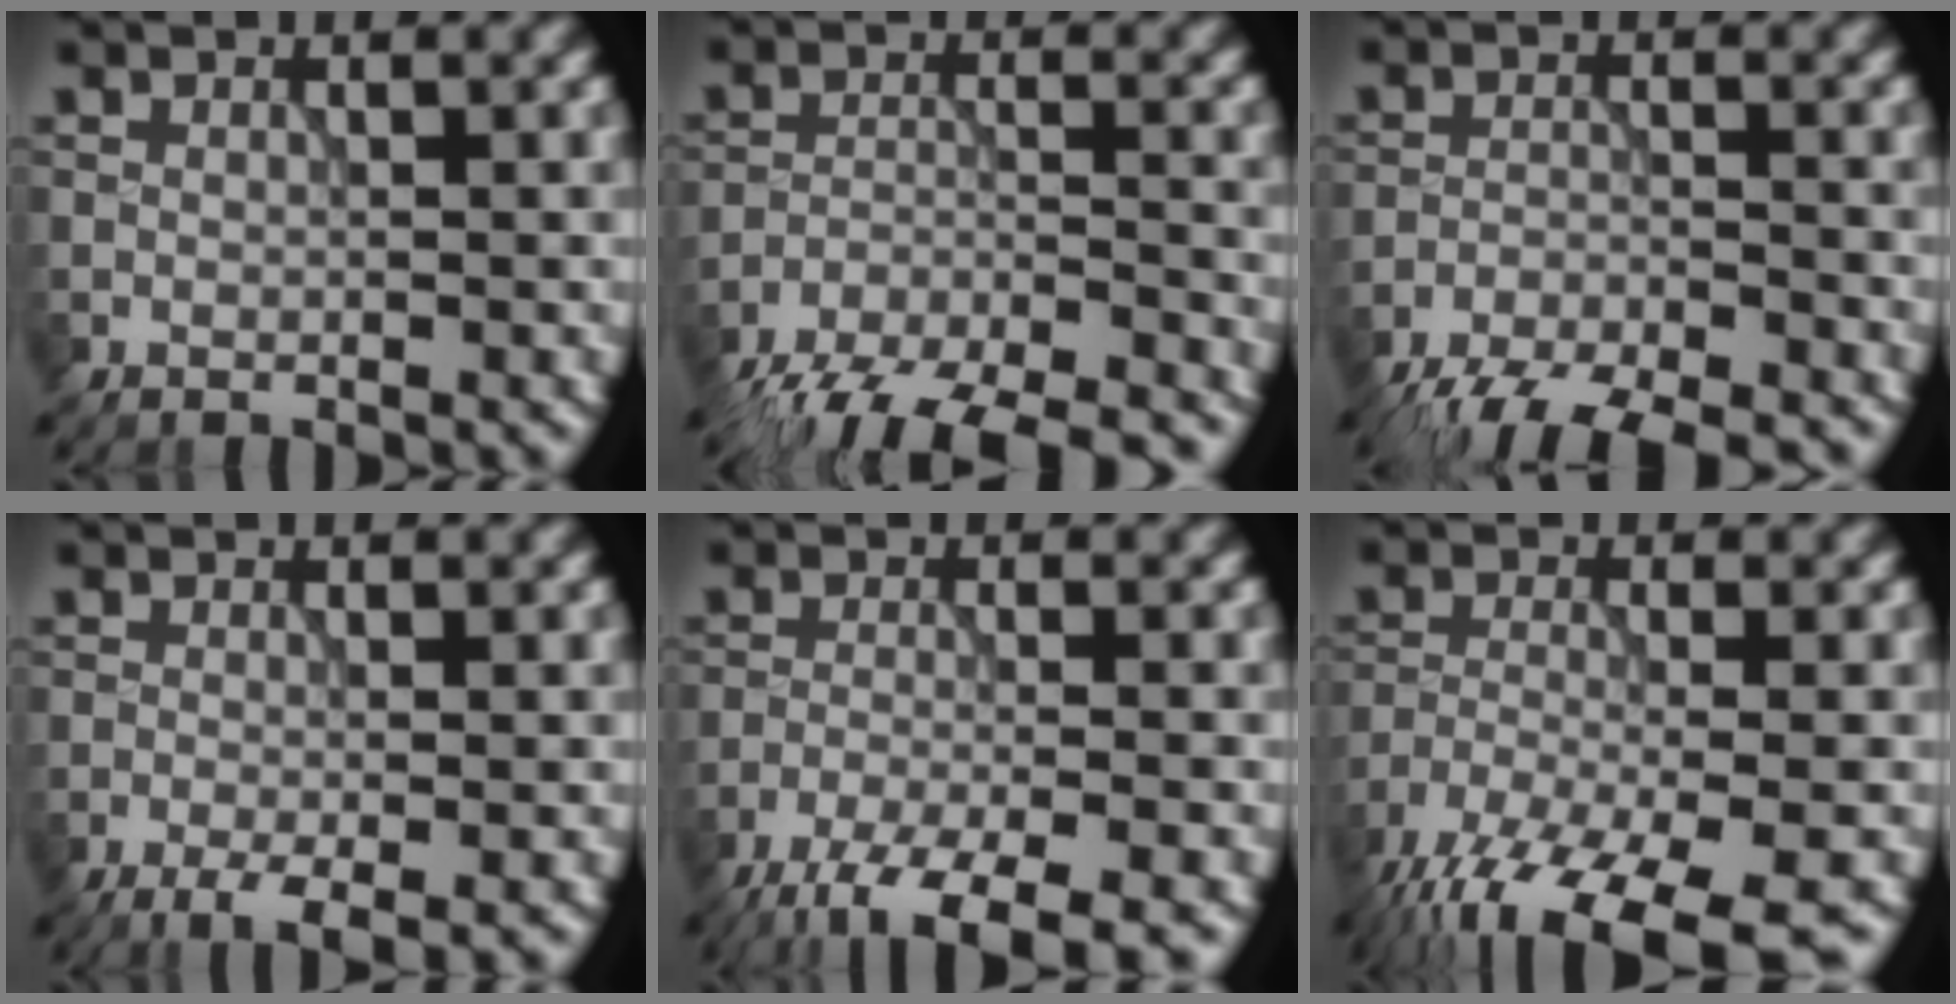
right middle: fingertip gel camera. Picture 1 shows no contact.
{"total": 11.4, "force": [-10.3, 3.1, 3.8], "torque": [-0.052, -0.016, -0.154]}
{"total": 8.8, "force": [-8.0, 1.7, 3.2], "torque": [-0.060, -0.024, -0.128]}
{"total": 3.0, "force": [-1.7, 0.7, 2.4], "torque": [-0.045, -0.005, -0.033]}
{"total": 6.9, "force": [-5.1, 1.3, 4.5], "torque": [-0.072, -0.013, -0.096]}
{"total": 12.9, "force": [-10.0, 3.4, 7.4], "torque": [-0.148, -0.046, -0.155]}